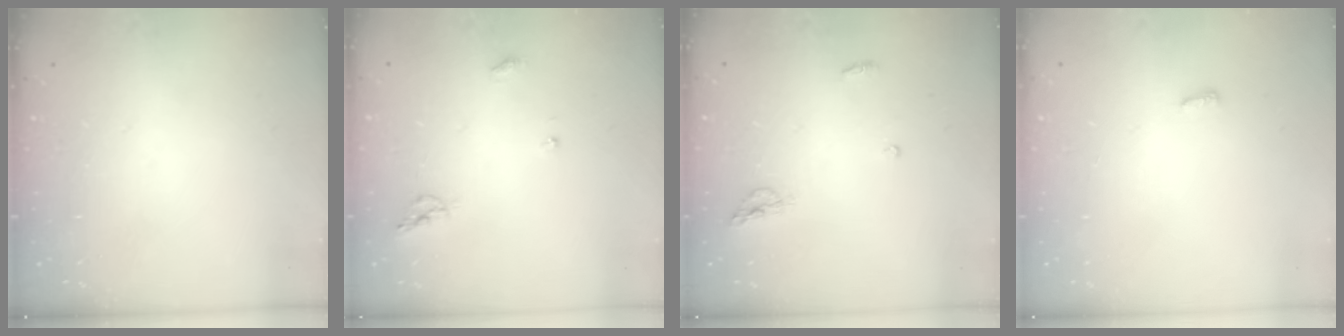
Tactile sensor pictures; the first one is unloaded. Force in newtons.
{"total": 5.9, "press": 5.9, "slide": 0.6}
{"total": 4.7, "press": 4.7, "slide": 0.2}
{"total": 2.8, "press": 2.8, "slide": 0.5}